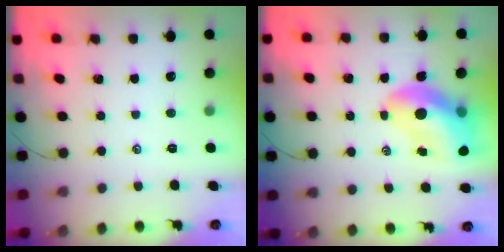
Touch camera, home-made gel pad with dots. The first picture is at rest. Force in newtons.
{"total": 12.7, "press": 12.1, "slide": 3.8}